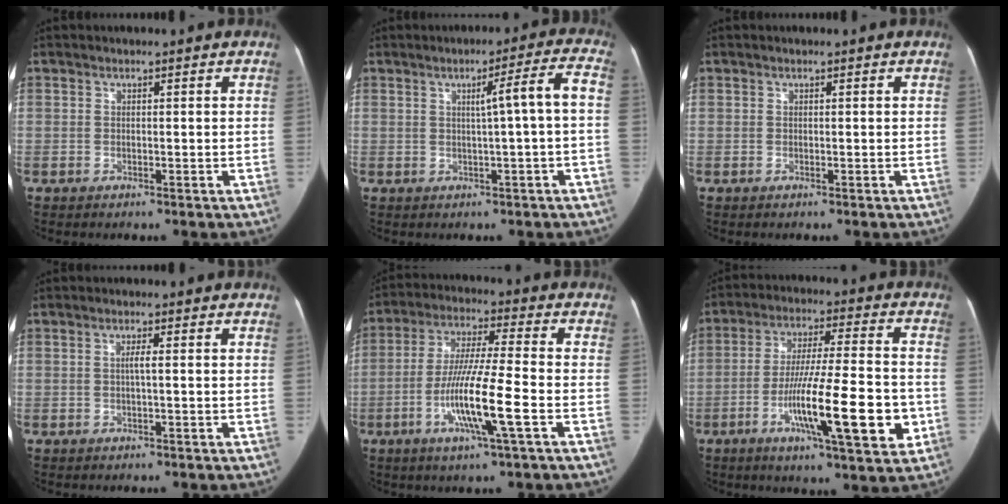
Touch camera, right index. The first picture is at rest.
{"total": 6.4, "force": [0.3, -0.8, 6.3], "torque": [-0.088, 0.013, 0.007]}
{"total": 0.5, "force": [0.0, 0.5, -0.1], "torque": [0.011, 0.006, -0.003]}
{"total": 1.3, "force": [0.0, 0.0, 1.3], "torque": [-0.025, 0.003, -0.001]}
{"total": 11.9, "force": [-3.9, -0.2, 11.3], "torque": [-0.219, -0.010, -0.078]}
{"total": 16.7, "force": [-5.1, 1.8, 15.8], "torque": [-0.255, -0.007, -0.079]}